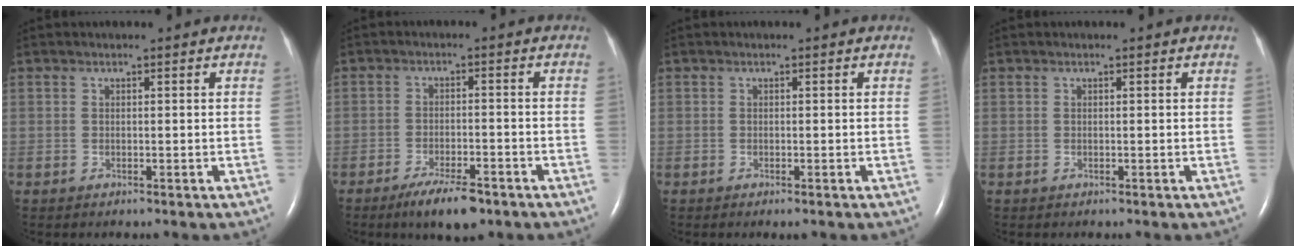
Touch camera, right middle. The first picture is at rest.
{"total": 6.6, "force": [-4.6, 1.6, 4.5], "torque": [-0.084, -0.009, -0.073]}
{"total": 0.7, "force": [-0.5, 0.0, 0.5], "torque": [-0.012, -0.003, -0.005]}
{"total": 0.0}